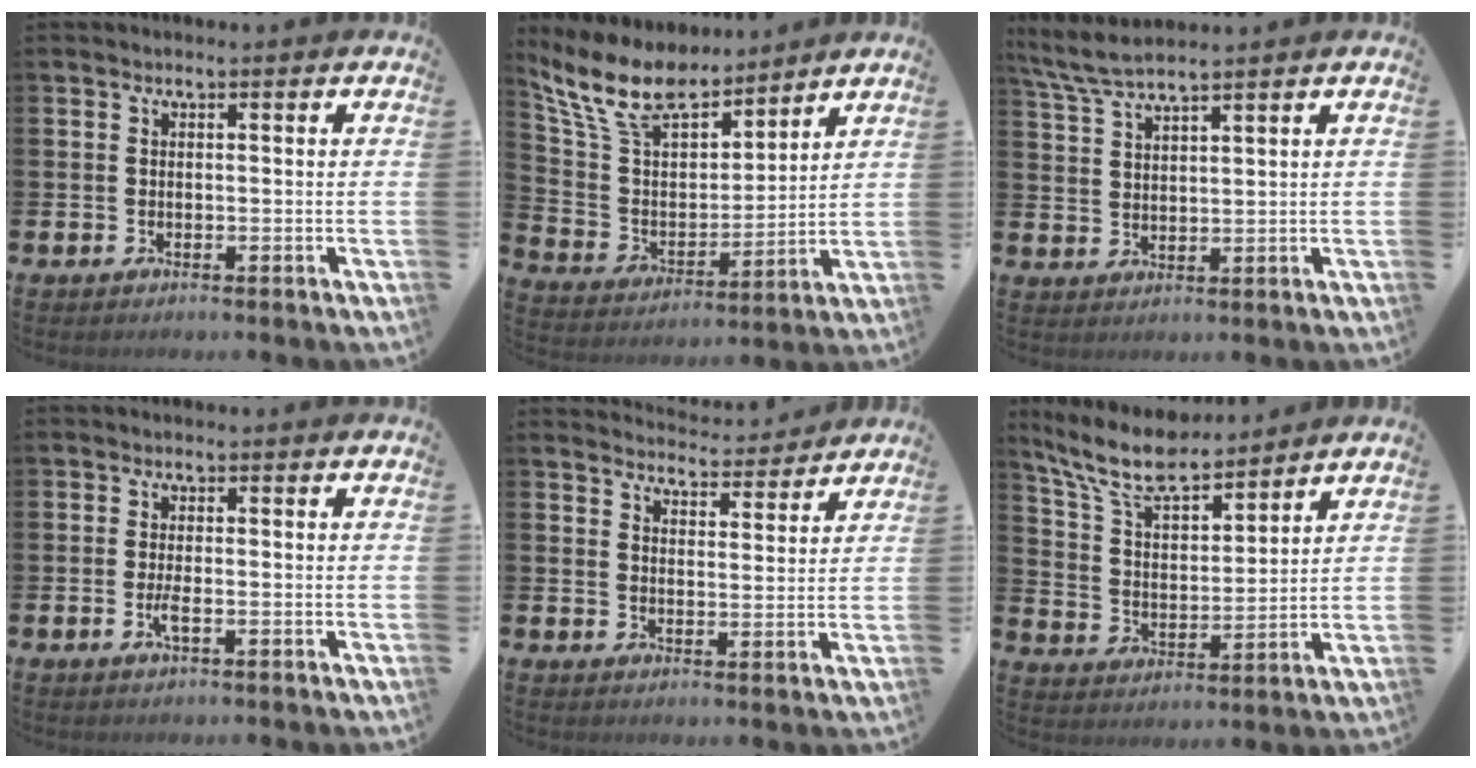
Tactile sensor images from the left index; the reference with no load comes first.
{"total": 11.5, "force": [10.0, 3.9, 4.0], "torque": [-0.133, -0.050, 0.183]}
{"total": 4.8, "force": [4.4, 0.0, 1.8], "torque": [-0.052, -0.013, 0.082]}
{"total": 1.6, "force": [-0.4, 0.3, 1.5], "torque": [-0.034, 0.002, -0.006]}
{"total": 4.3, "force": [4.3, 0.4, 0.1], "torque": [-0.013, -0.034, 0.075]}
{"total": 9.1, "force": [8.1, 2.0, 3.7], "torque": [-0.108, -0.037, 0.146]}